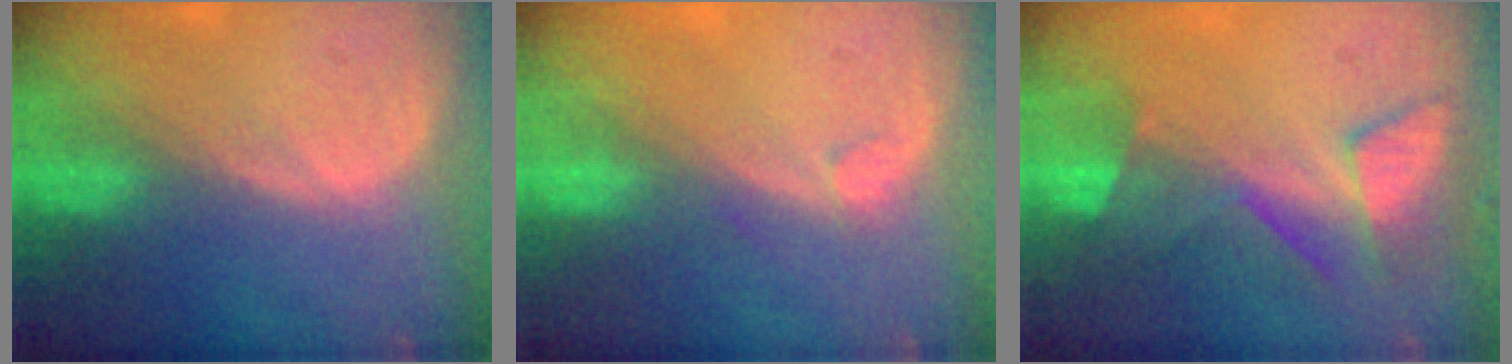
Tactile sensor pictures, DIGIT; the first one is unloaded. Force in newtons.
{"total": 1.3, "press": 1.1, "slide": 0.5}
{"total": 8.5, "press": 7.3, "slide": 4.3}